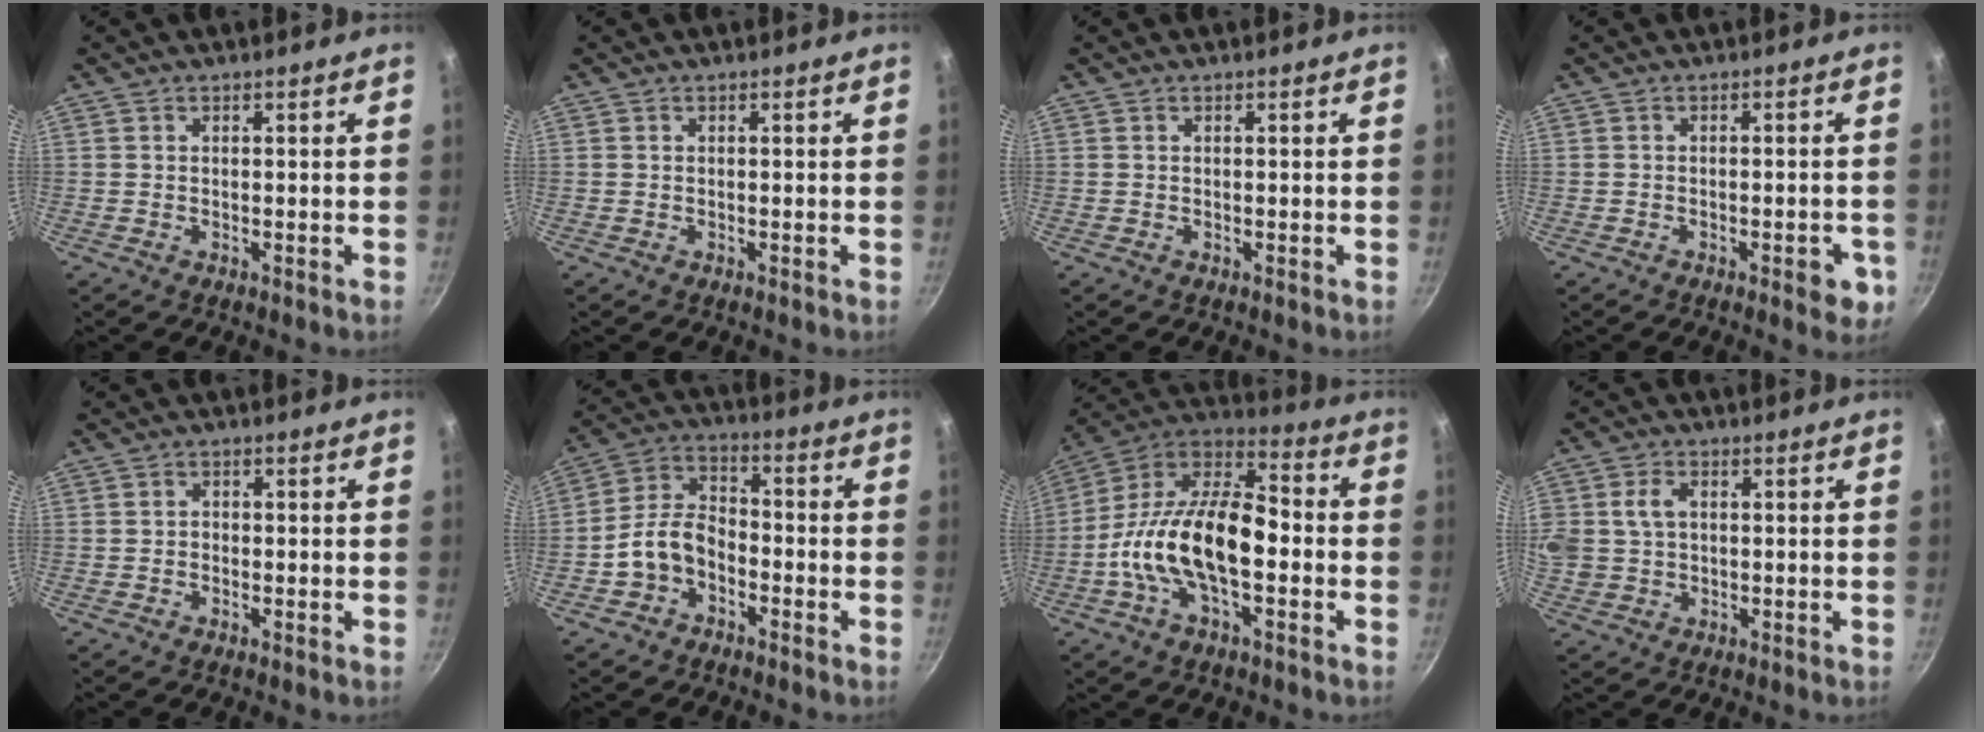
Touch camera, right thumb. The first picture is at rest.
{"total": 0.0}
{"total": 0.0}
{"total": 5.0, "force": [-2.1, 1.9, 4.1], "torque": [-0.037, 0.008, -0.023]}
{"total": 1.2, "force": [-0.4, 1.0, 0.6], "torque": [-0.009, 0.005, -0.007]}
{"total": 8.5, "force": [-3.7, 5.8, 5.0], "torque": [-0.077, 0.048, -0.080]}
{"total": 20.6, "force": [-3.7, 10.5, 17.4], "torque": [-0.294, 0.048, -0.087]}
{"total": 8.7, "force": [1.3, 6.8, 5.3], "torque": [-0.108, 0.014, 0.025]}